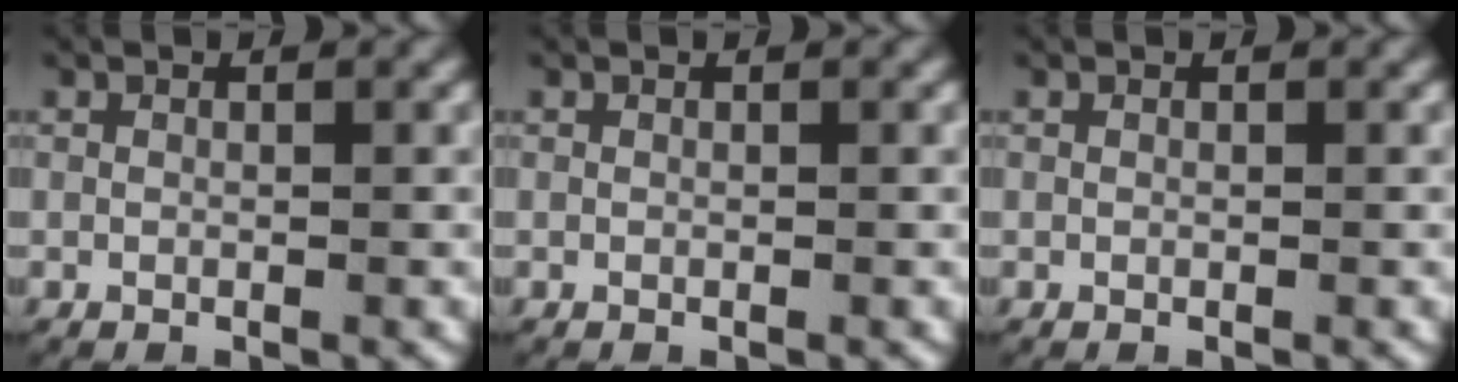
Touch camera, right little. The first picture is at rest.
{"total": 0.0}
{"total": 0.0}